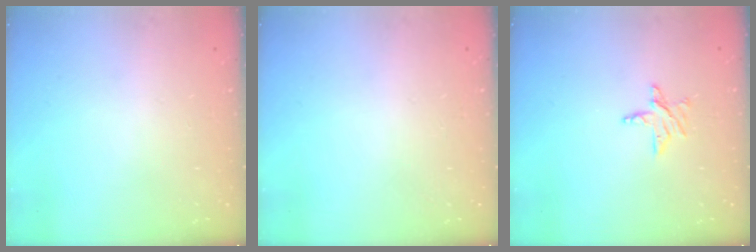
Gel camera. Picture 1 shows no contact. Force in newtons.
{"total": 0.0}
{"total": 5.6, "press": 5.5, "slide": 0.5}